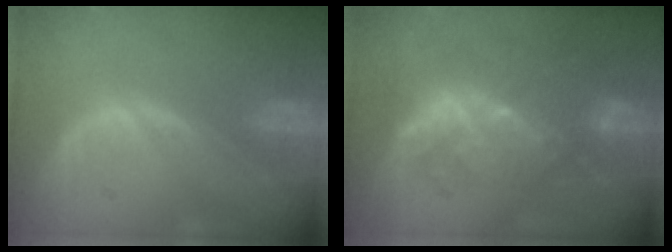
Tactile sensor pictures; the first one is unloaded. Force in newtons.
{"total": 9.1, "press": 8.4, "slide": 3.4}